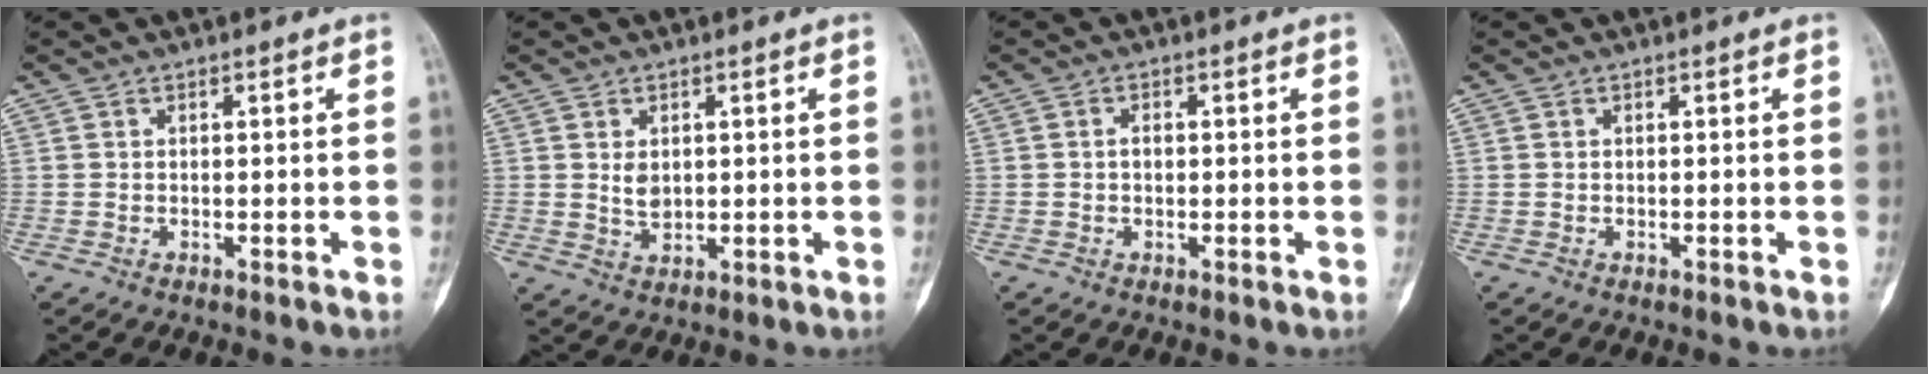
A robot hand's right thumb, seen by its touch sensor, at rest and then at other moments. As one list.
[{"total": 3.2, "force": [0.7, 2.1, 2.2], "torque": [-0.031, -0.009, 0.019]}, {"total": 1.4, "force": [-0.1, 1.0, 1.0], "torque": [-0.009, 0.005, -0.003]}, {"total": 0.0}]